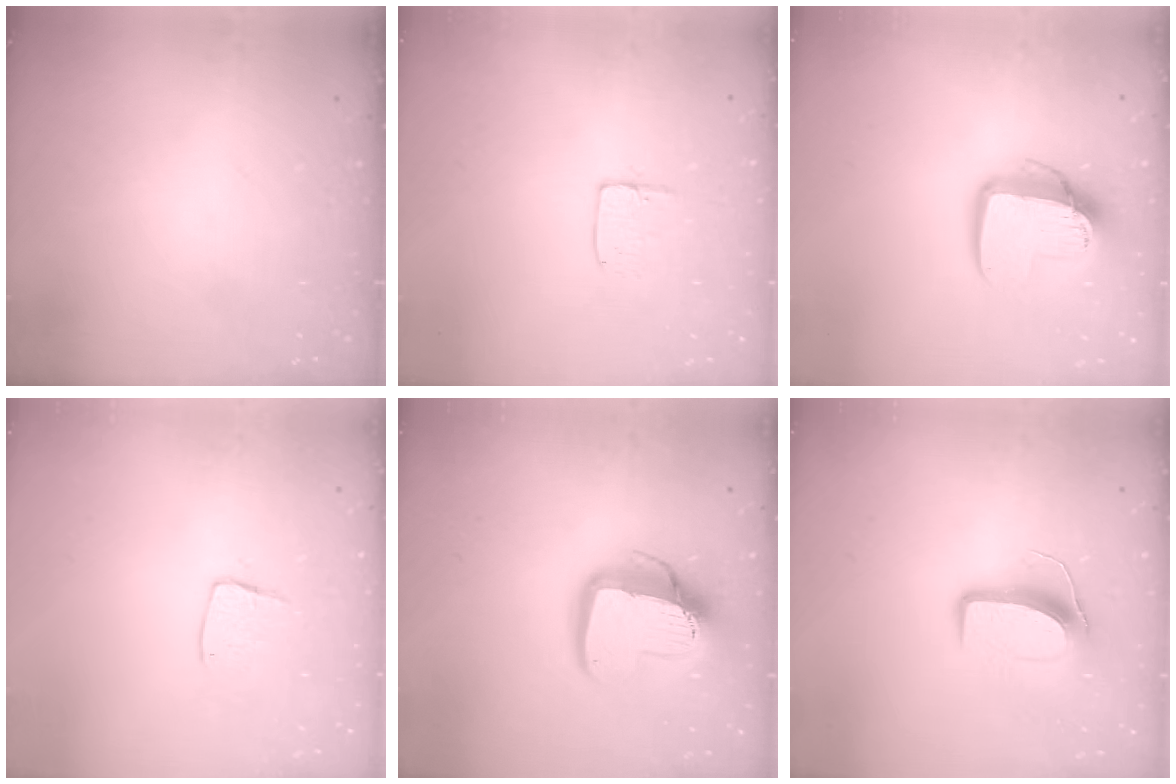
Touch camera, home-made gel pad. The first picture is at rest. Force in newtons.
{"total": 5.2, "press": 5.2, "slide": 0.4}
{"total": 12.9, "press": 12.8, "slide": 1.1}
{"total": 7.4, "press": 7.4, "slide": 0.4}
{"total": 14.0, "press": 13.9, "slide": 1.7}
{"total": 9.0, "press": 9.0, "slide": 0.2}